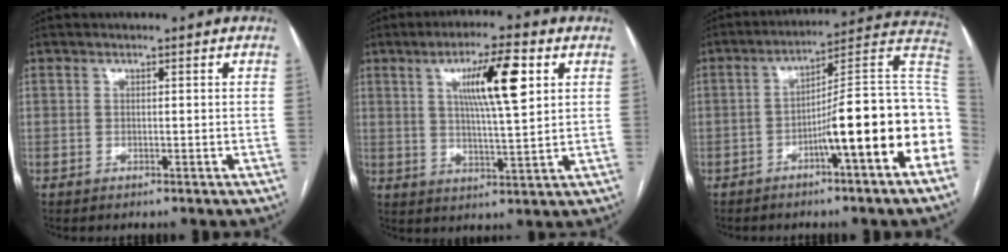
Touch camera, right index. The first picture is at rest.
{"total": 10.6, "force": [3.8, 1.1, 9.8], "torque": [-0.165, 0.006, 0.062]}
{"total": 16.5, "force": [-5.4, 0.8, 15.6], "torque": [-0.175, 0.035, -0.078]}